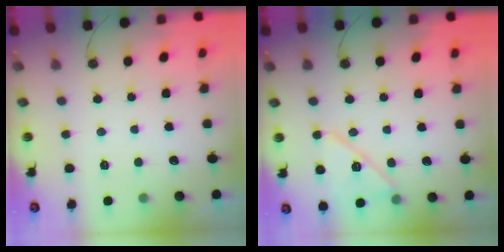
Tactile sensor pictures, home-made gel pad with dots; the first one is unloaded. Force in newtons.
{"total": 13.1, "press": 13.1, "slide": 0.6}